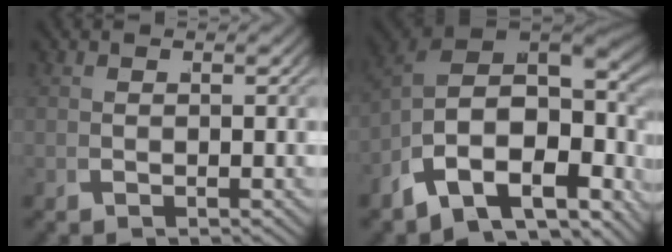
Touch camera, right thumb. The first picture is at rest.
{"total": 17.9, "force": [-0.8, 11.9, 13.4], "torque": [-0.251, -0.043, -0.013]}